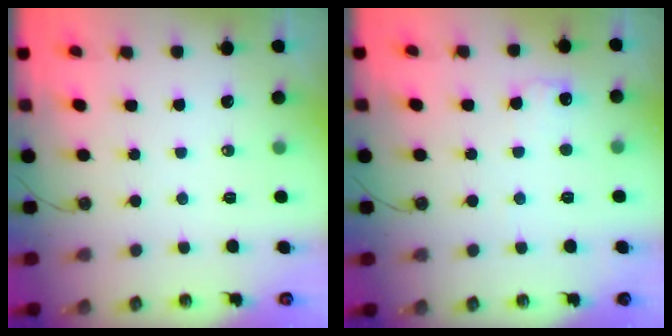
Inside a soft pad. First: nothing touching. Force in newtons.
{"total": 6.1, "press": 6.1, "slide": 0.3}